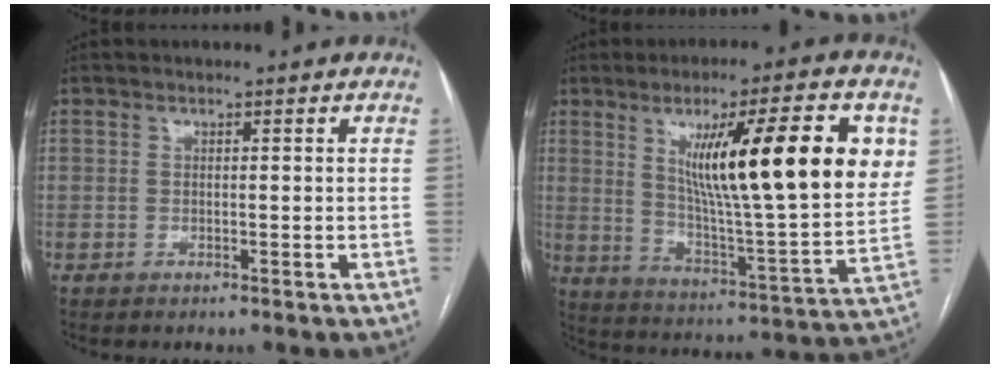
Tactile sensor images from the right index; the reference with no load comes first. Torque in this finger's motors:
{"motor_torque": [1.60, 0.54, 1.05, 0.21]}